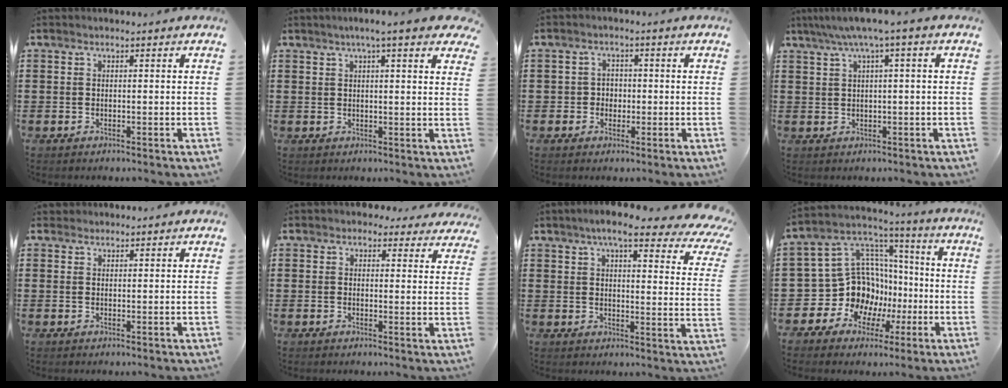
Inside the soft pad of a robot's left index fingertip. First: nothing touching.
{"total": 4.1, "force": [2.9, 0.2, 2.9], "torque": [-0.056, 0.000, 0.050]}
{"total": 2.3, "force": [-0.6, 2.1, 0.6], "torque": [-0.020, 0.006, -0.016]}
{"total": 3.3, "force": [0.6, -0.1, 3.3], "torque": [-0.062, -0.001, 0.005]}
{"total": 1.1, "force": [1.0, 0.5, 0.0], "torque": [-0.003, 0.004, 0.020]}
{"total": 2.4, "force": [2.0, 1.2, 0.4], "torque": [-0.010, 0.000, 0.036]}
{"total": 8.0, "force": [6.1, 1.2, 5.0], "torque": [-0.092, -0.025, 0.100]}
{"total": 12.7, "force": [-2.4, 12.0, 3.6], "torque": [-0.120, -0.023, -0.022]}